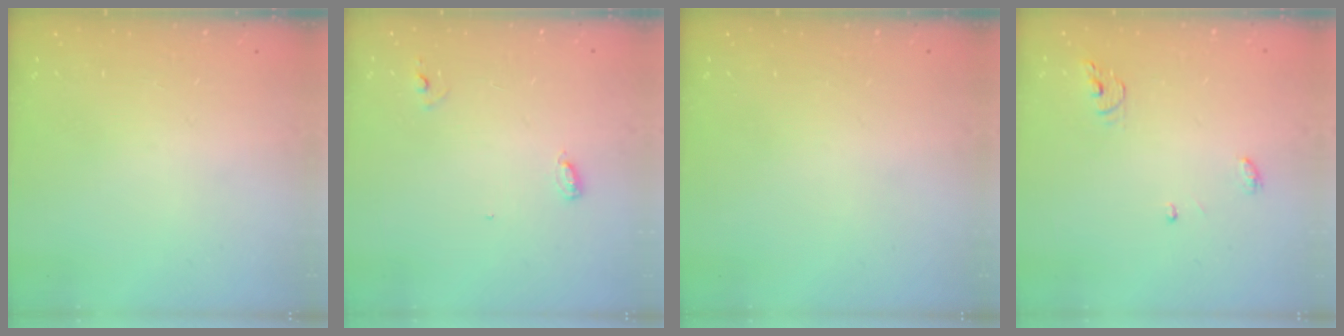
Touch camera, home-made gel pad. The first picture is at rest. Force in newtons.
{"total": 5.0, "press": 5.0, "slide": 0.4}
{"total": 0.0}
{"total": 4.5, "press": 4.5, "slide": 0.3}